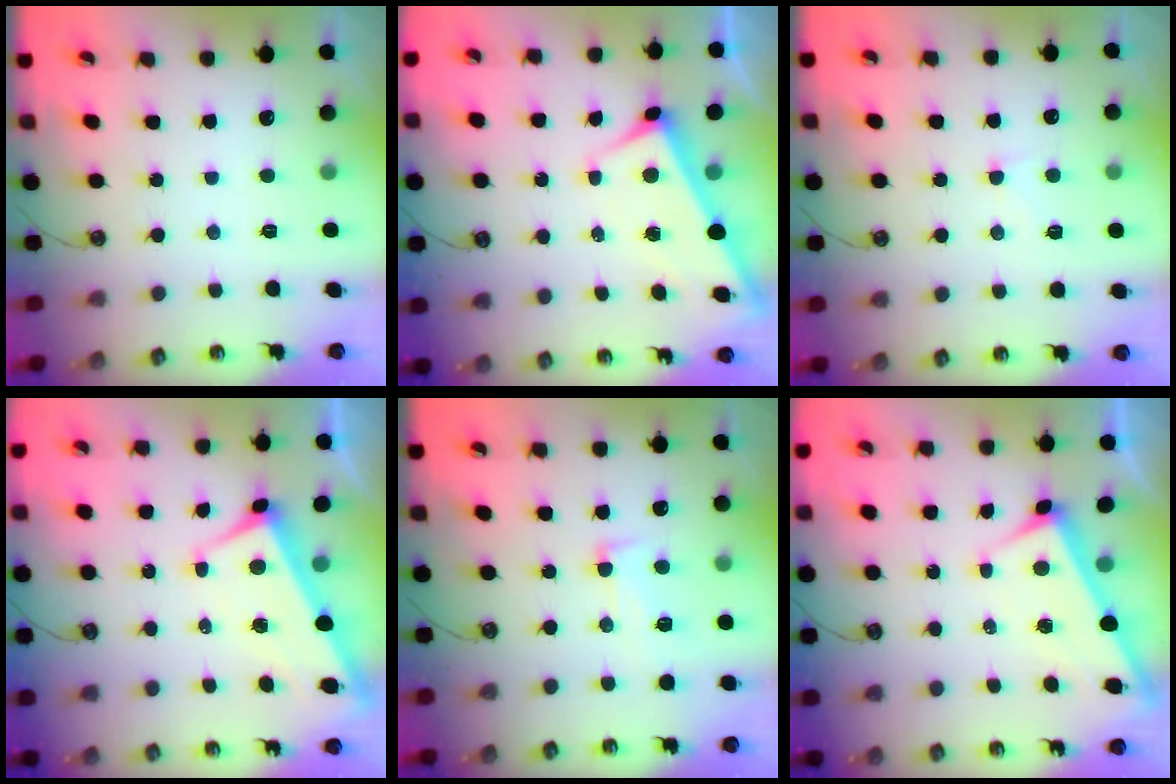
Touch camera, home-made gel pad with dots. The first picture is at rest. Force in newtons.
{"total": 2.8, "press": 2.7, "slide": 0.5}
{"total": 0.9, "press": 0.6, "slide": 0.7}
{"total": 2.5, "press": 2.3, "slide": 0.9}
{"total": 5.7, "press": 5.5, "slide": 1.5}
{"total": 3.0, "press": 3.0, "slide": 0.2}